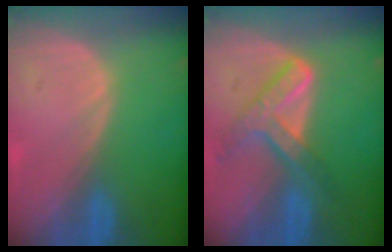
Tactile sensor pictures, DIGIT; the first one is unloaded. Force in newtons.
{"total": 7.1, "press": 6.1, "slide": 3.7}